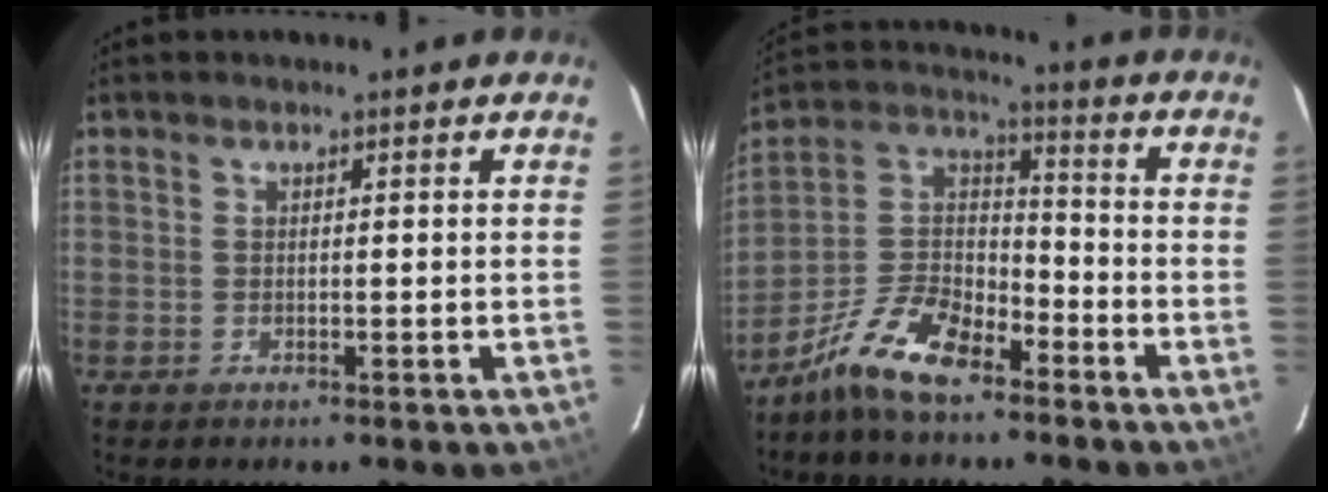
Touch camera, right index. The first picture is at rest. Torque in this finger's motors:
{"motor_torque": [0.88, -0.76, 0.46, 0.13]}